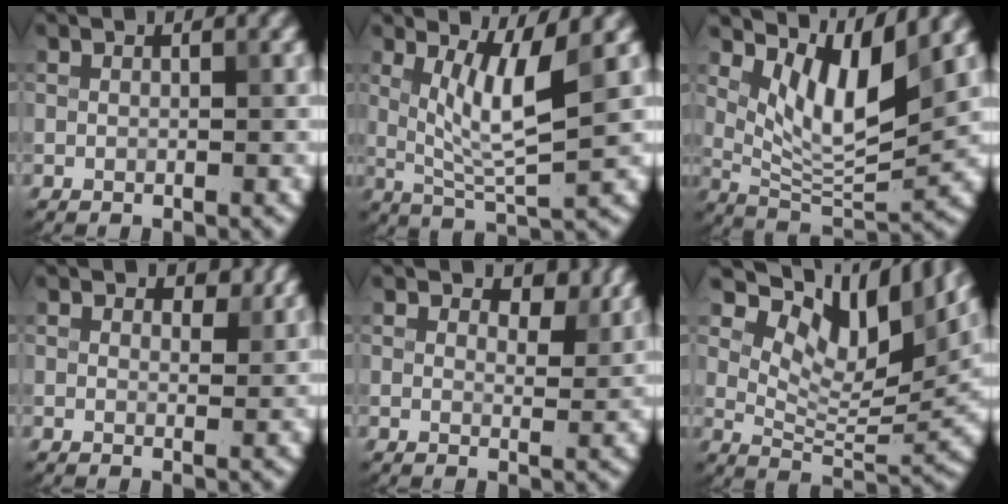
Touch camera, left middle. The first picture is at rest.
{"total": 5.1, "force": [1.5, 1.0, 4.8], "torque": [-0.089, -0.010, 0.034]}
{"total": 6.5, "force": [3.3, 2.2, 5.1], "torque": [-0.091, -0.017, 0.063]}
{"total": 1.4, "force": [1.1, 0.7, 0.6], "torque": [-0.007, -0.003, 0.014]}
{"total": 2.8, "force": [2.1, 1.2, 1.4], "torque": [-0.021, -0.004, 0.027]}
{"total": 11.0, "force": [6.9, 4.5, 7.3], "torque": [-0.115, 0.002, 0.123]}